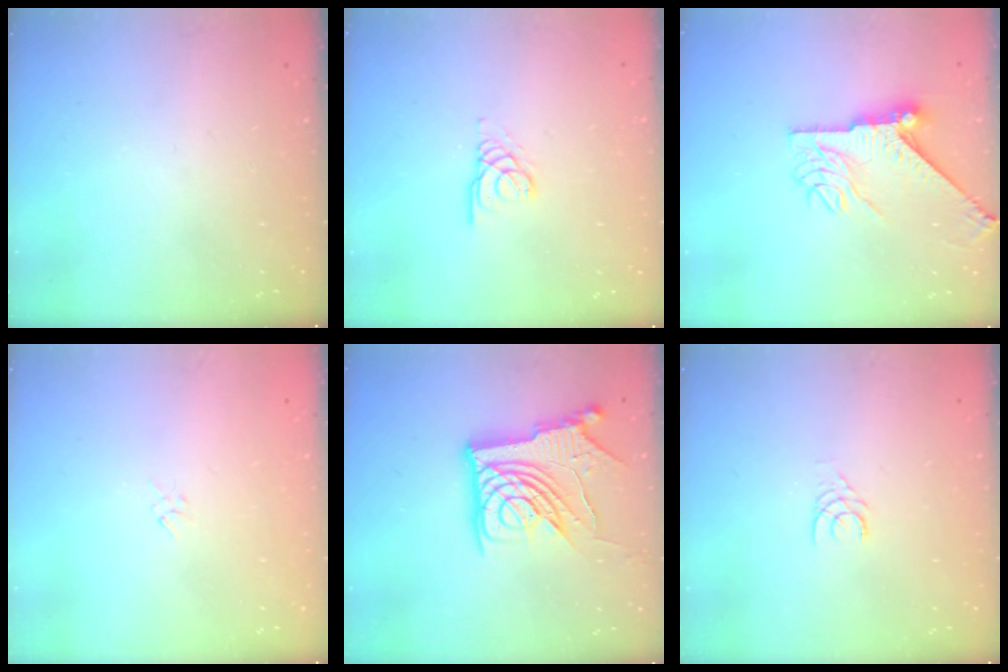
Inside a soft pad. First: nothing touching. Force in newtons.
{"total": 3.0, "press": 3.0, "slide": 0.1}
{"total": 10.8, "press": 10.7, "slide": 1.1}
{"total": 2.3, "press": 2.2, "slide": 0.6}
{"total": 16.5, "press": 16.4, "slide": 1.7}
{"total": 2.4, "press": 2.4, "slide": 0.2}